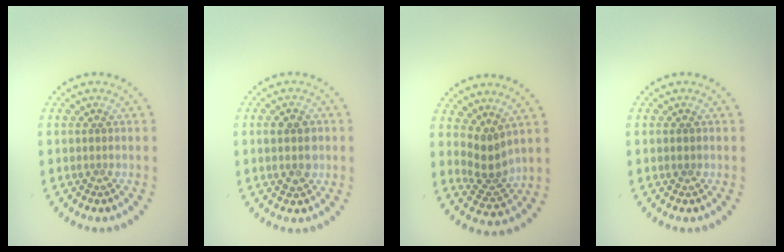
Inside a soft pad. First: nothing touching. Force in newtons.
{"total": 2.8, "press": 2.8, "slide": 0.0}
{"total": 2.8, "press": 2.4, "slide": 1.4}
{"total": 0.9, "press": 0.9, "slide": 0.2}